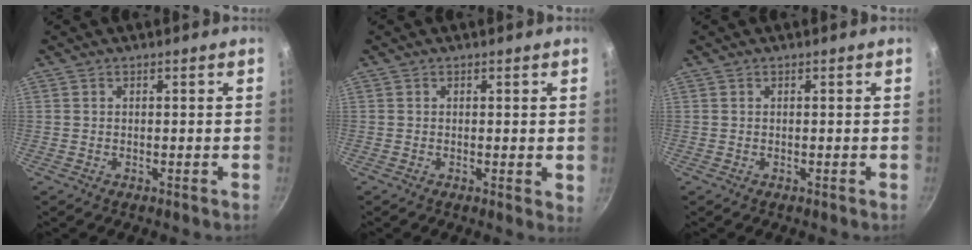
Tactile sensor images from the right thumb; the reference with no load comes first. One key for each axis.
{"total": 1.4, "fx": 0.2, "fy": 0.5, "fz": 1.3, "tx": -0.017, "ty": -0.005, "tz": 0.001}
{"total": 0.0}